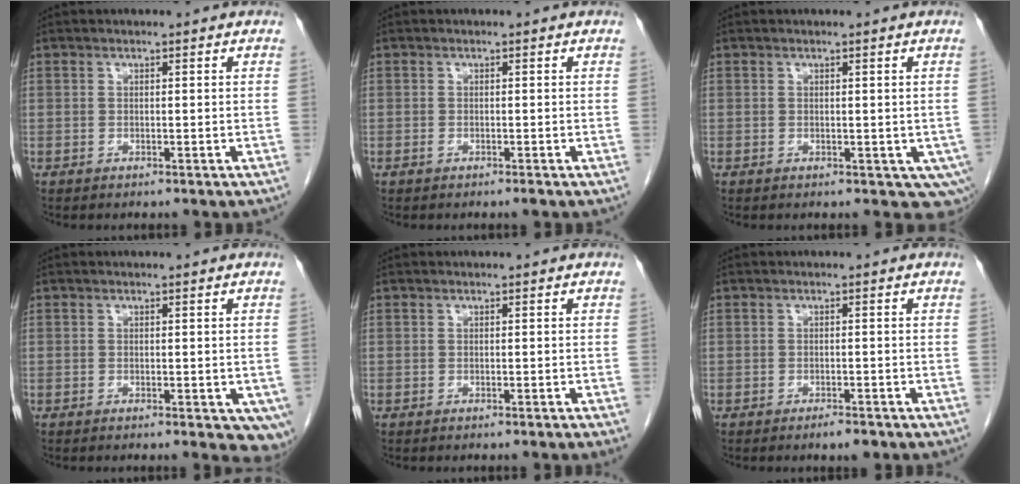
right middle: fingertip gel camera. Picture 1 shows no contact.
{"total": 0.8, "force": [-0.6, 0.1, 0.6], "torque": [-0.010, -0.001, -0.008]}
{"total": 4.6, "force": [-1.0, 2.9, 3.4], "torque": [-0.025, -0.007, -0.010]}
{"total": 6.8, "force": [-3.1, 2.8, 5.4], "torque": [-0.053, -0.010, -0.043]}
{"total": 0.9, "force": [-0.6, -0.2, 0.6], "torque": [-0.012, 0.001, -0.007]}
{"total": 2.0, "force": [-1.4, 0.5, 1.3], "torque": [-0.020, -0.001, -0.018]}